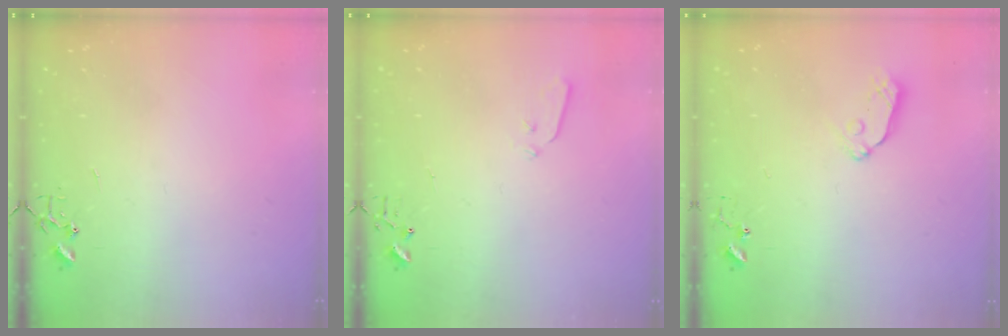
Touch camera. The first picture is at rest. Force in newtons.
{"total": 3.5, "press": 3.4, "slide": 0.6}
{"total": 7.3, "press": 7.3, "slide": 0.4}